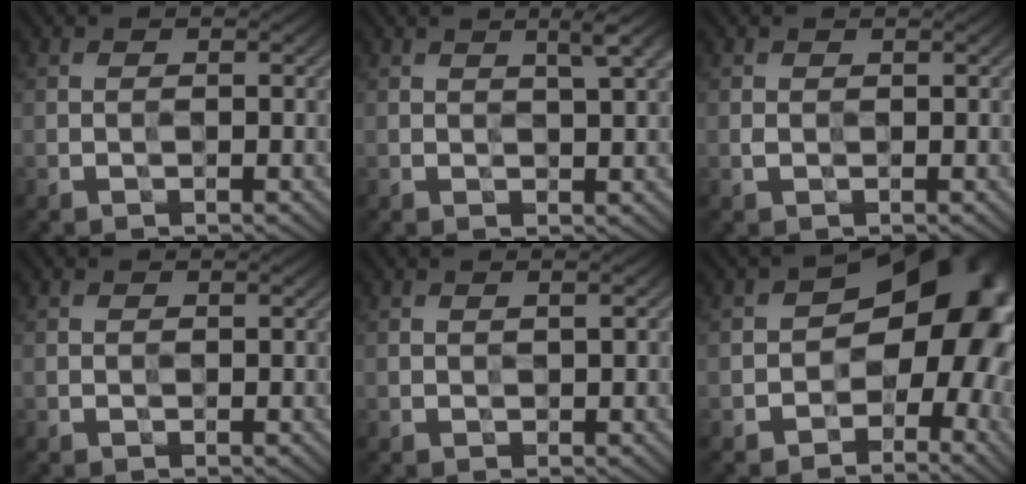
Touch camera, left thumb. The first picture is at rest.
{"total": 2.0, "force": [1.3, 0.1, 1.5], "torque": [-0.022, 0.002, 0.024]}
{"total": 0.0}
{"total": 0.0}
{"total": 0.5, "force": [0.4, 0.1, 0.3], "torque": [0.000, 0.001, 0.006]}
{"total": 12.6, "force": [-1.1, 8.7, 9.1], "torque": [-0.077, 0.009, -0.031]}